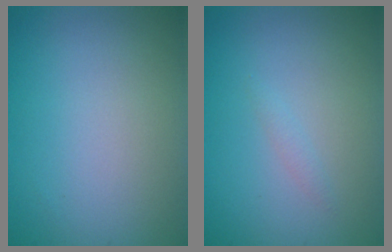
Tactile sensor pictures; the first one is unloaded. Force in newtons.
{"total": 0.6, "press": 0.6, "slide": 0.1}